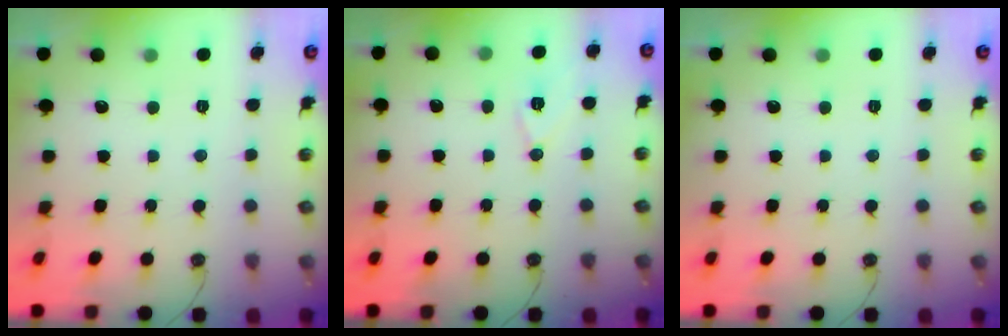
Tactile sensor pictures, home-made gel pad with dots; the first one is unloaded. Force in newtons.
{"total": 7.8, "press": 6.8, "slide": 3.9}
{"total": 0.0}